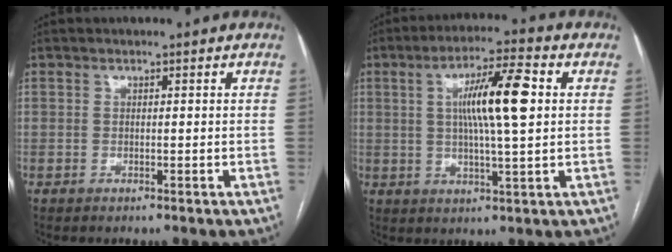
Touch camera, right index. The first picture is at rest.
{"total": 10.9, "force": [1.9, 0.8, 10.7], "torque": [-0.187, 0.009, 0.031]}